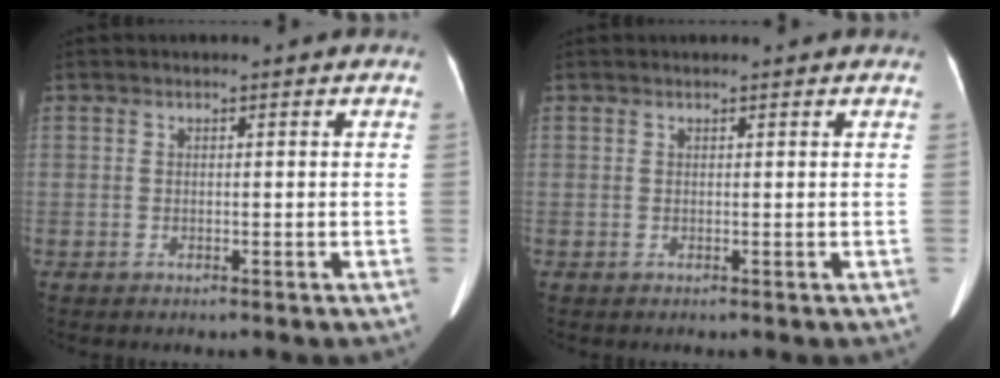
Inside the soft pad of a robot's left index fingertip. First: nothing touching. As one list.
[{"total": 3.0, "force": [2.8, 0.4, 1.1], "torque": [-0.011, 0.027, 0.029]}]